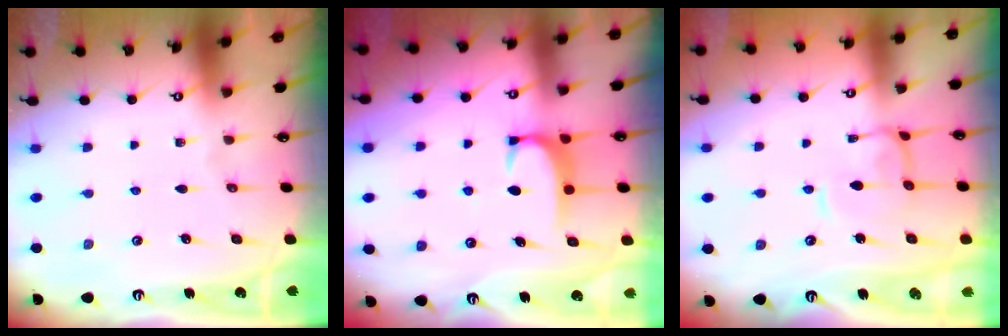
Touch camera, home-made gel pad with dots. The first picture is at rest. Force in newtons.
{"total": 1.9, "press": 1.8, "slide": 0.4}
{"total": 3.4, "press": 3.3, "slide": 0.8}